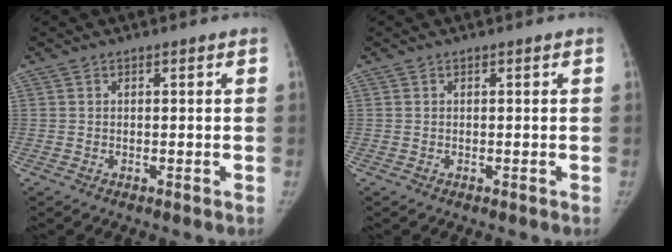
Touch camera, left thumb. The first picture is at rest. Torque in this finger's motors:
{"motor_torque": [0.10, 0.01, 0.33, -0.23, 0.05]}